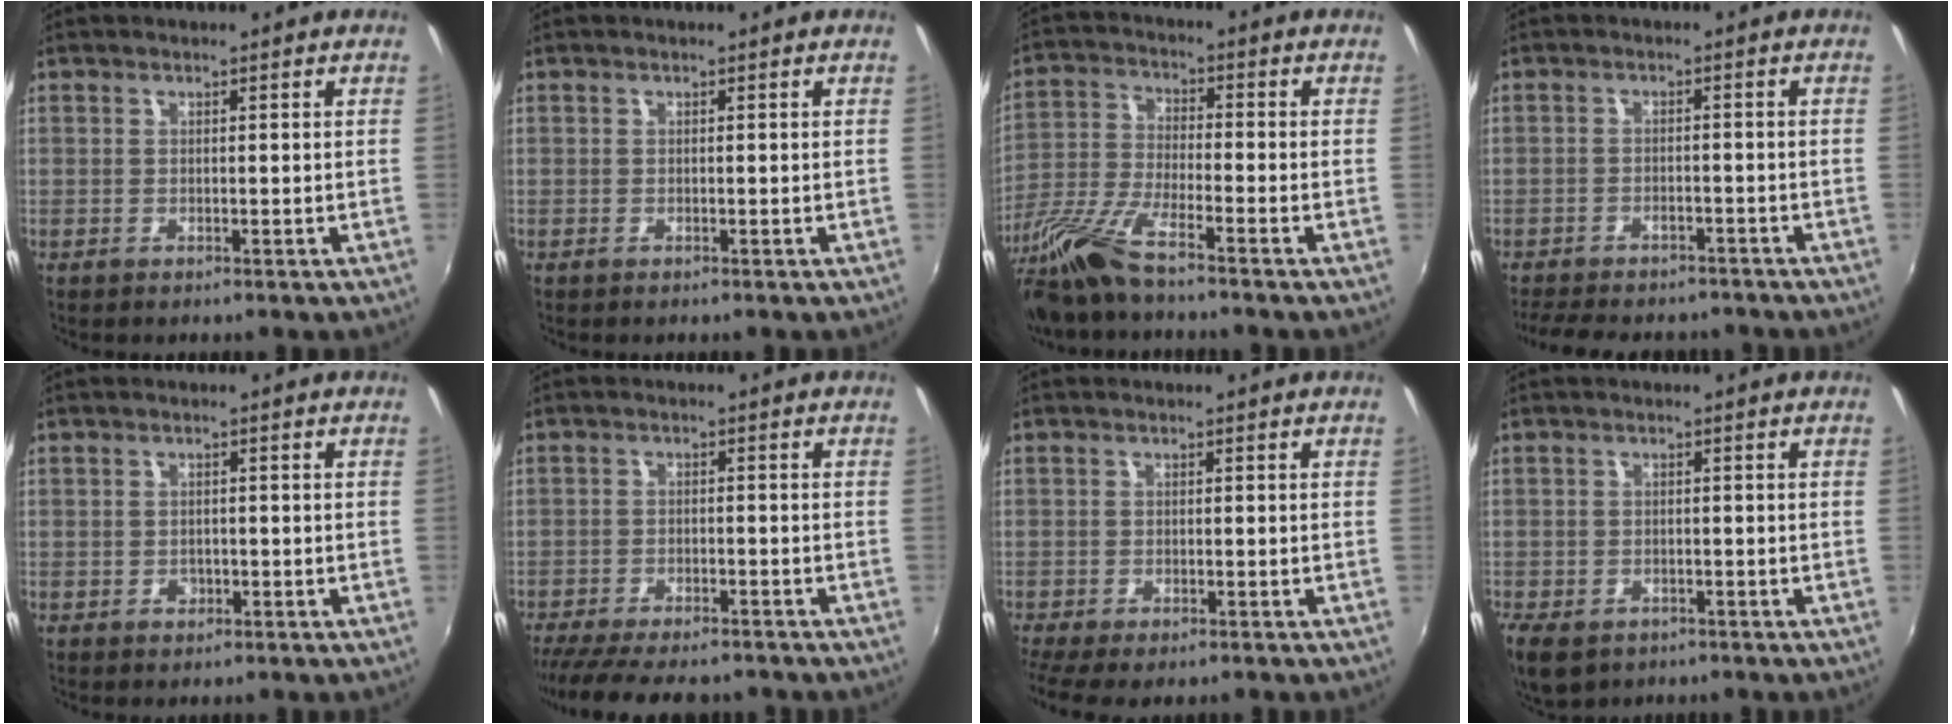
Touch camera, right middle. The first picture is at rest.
{"total": 0.0}
{"total": 10.7, "force": [-8.4, 1.0, 6.6], "torque": [-0.146, -0.019, -0.168]}
{"total": 12.8, "force": [-10.8, 4.6, 5.2], "torque": [-0.121, -0.014, -0.153]}
{"total": 1.8, "force": [-0.9, 1.4, 0.6], "torque": [-0.011, -0.001, -0.011]}
{"total": 14.1, "force": [-12.0, 3.6, 6.6], "torque": [-0.141, -0.033, -0.185]}
{"total": 5.4, "force": [-4.2, 1.2, 3.1], "torque": [-0.074, -0.031, -0.071]}
{"total": 7.6, "force": [-4.6, 4.5, 3.9], "torque": [-0.099, -0.027, -0.079]}